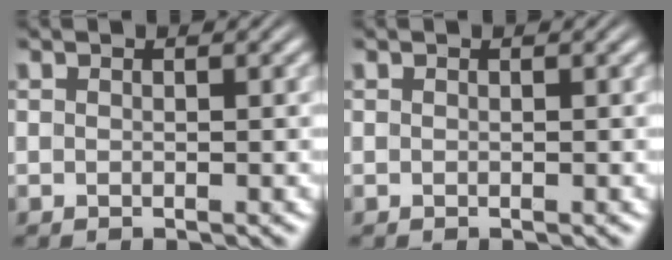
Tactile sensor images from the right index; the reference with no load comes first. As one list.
[{"total": 0.0}]